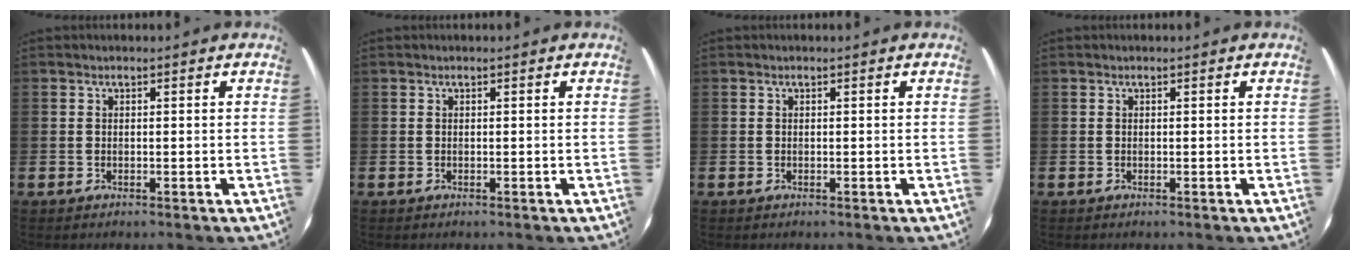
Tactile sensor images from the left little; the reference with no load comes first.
{"total": 0.0}
{"total": 0.0}
{"total": 0.0}